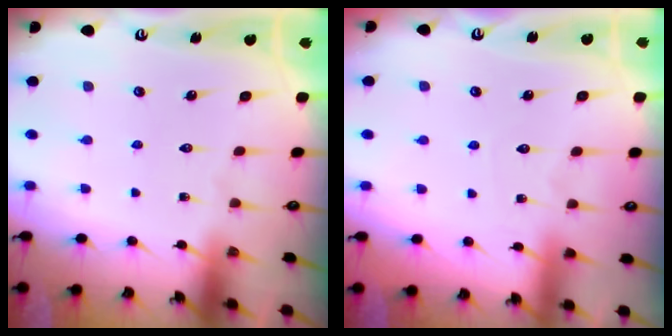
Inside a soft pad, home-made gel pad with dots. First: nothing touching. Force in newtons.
{"total": 3.2, "press": 3.2, "slide": 0.4}